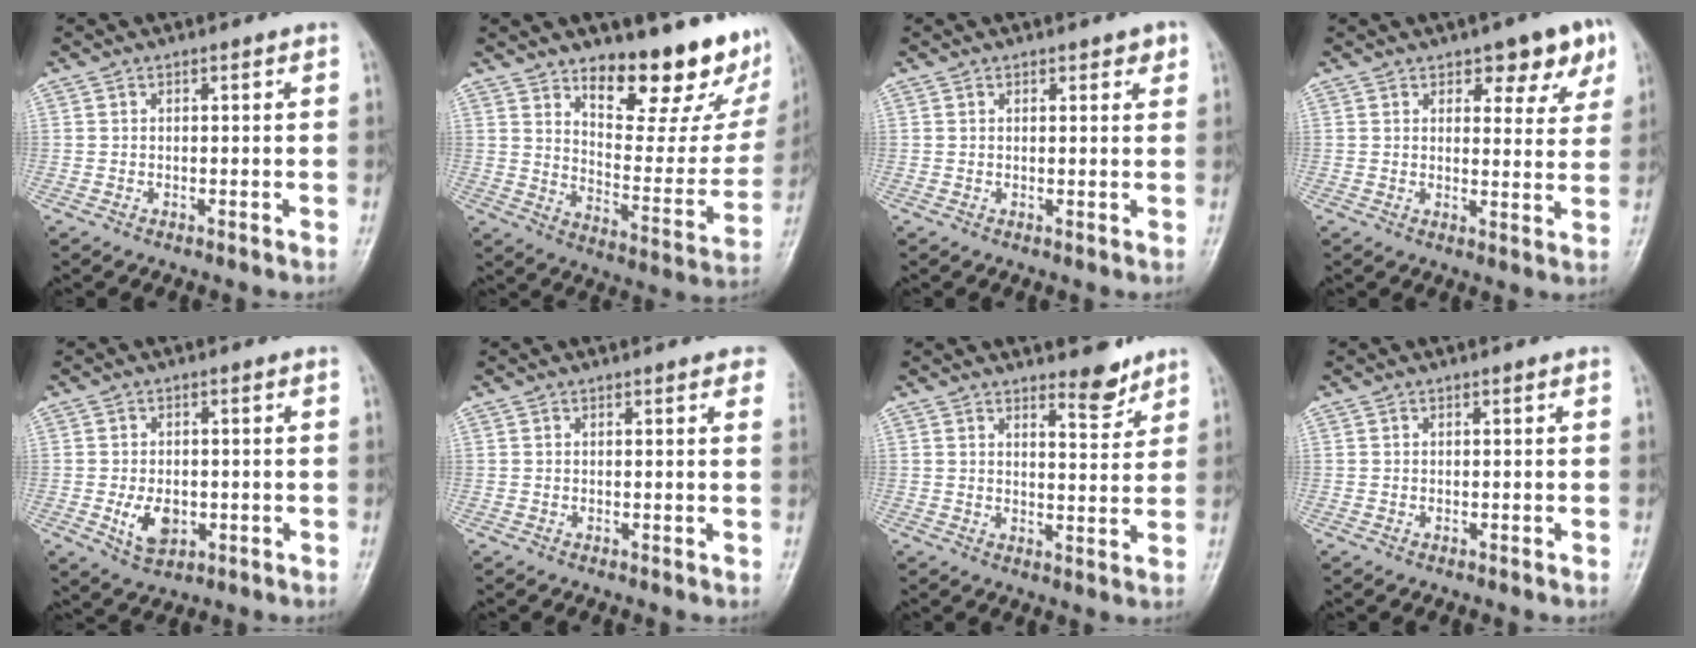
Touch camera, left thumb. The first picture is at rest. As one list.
[{"total": 21.0, "force": [14.6, 7.7, 12.9], "torque": [-0.124, -0.107, 0.212]}, {"total": 2.1, "force": [1.3, 1.0, 1.3], "torque": [-0.005, -0.005, 0.014]}, {"total": 8.8, "force": [4.9, 4.0, 6.1], "torque": [-0.040, -0.020, 0.060]}, {"total": 5.8, "force": [-1.2, 3.8, 4.2], "torque": [-0.065, -0.006, -0.013]}, {"total": 3.8, "force": [2.7, 1.1, 2.5], "torque": [-0.016, 0.001, 0.019]}, {"total": 5.0, "force": [4.1, 1.6, 2.4], "torque": [-0.019, -0.036, 0.060]}, {"total": 0.0}]